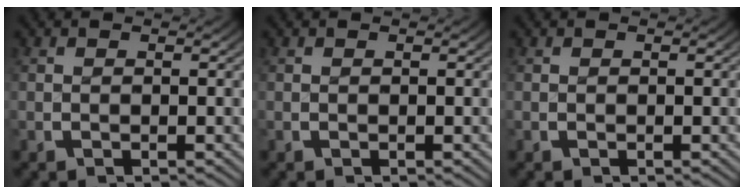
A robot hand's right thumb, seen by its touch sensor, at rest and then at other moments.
{"total": 0.0}
{"total": 0.0}